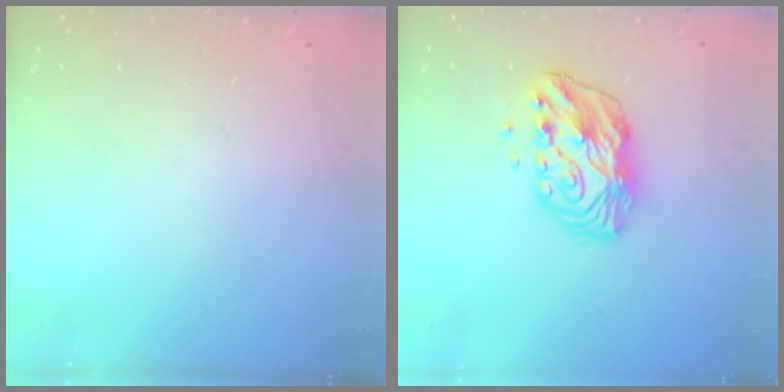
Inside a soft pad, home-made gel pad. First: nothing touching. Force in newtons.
{"total": 11.2, "press": 11.2, "slide": 0.9}